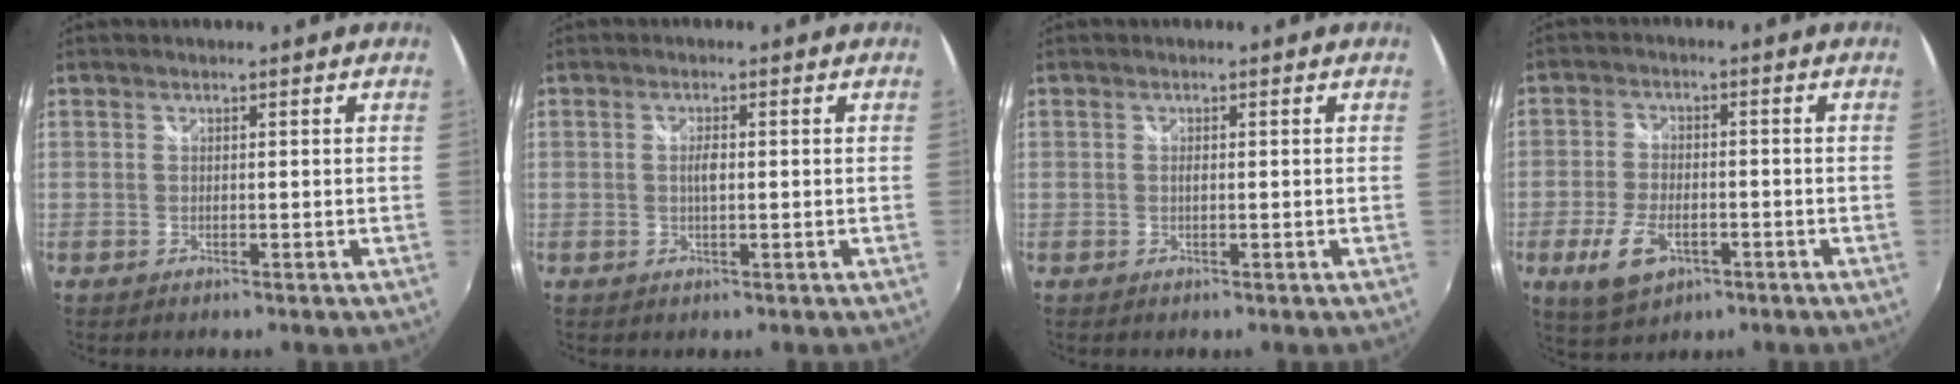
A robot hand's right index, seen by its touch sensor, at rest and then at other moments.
{"total": 1.9, "force": [0.0, 0.6, 1.8], "torque": [-0.035, 0.000, -0.002]}
{"total": 0.6, "force": [0.0, 0.1, 0.6], "torque": [-0.012, 0.001, -0.003]}
{"total": 8.6, "force": [-3.7, 4.6, 6.2], "torque": [-0.138, -0.007, -0.061]}